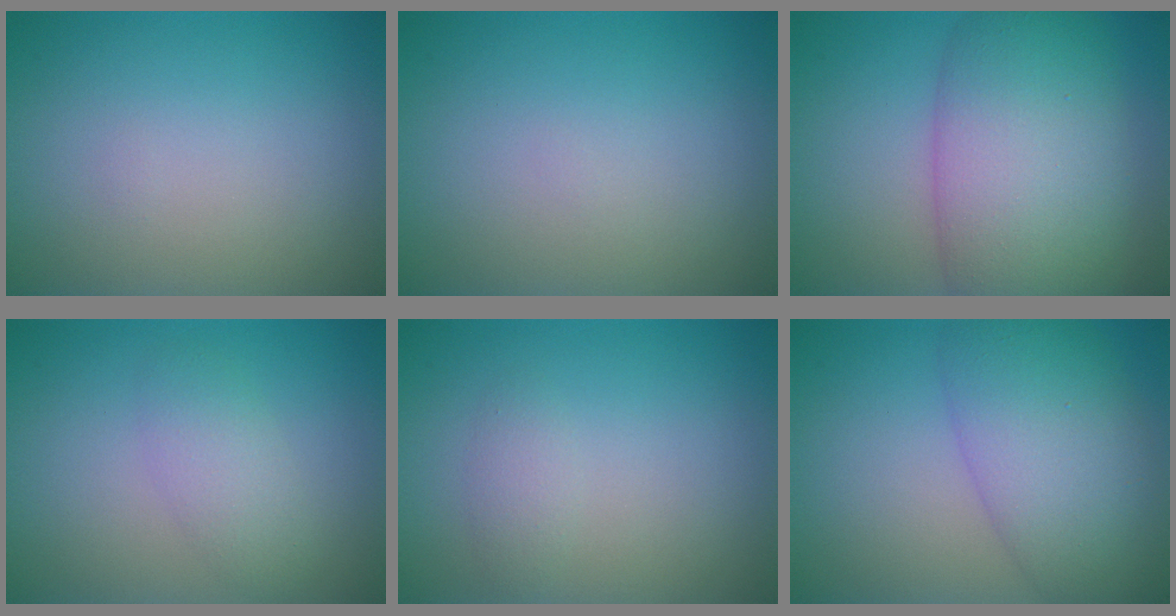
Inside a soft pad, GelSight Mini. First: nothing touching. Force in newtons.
{"total": 0.0}
{"total": 10.6, "press": 10.6, "slide": 0.3}
{"total": 2.2, "press": 2.2, "slide": 0.0}
{"total": 1.1, "press": 1.1, "slide": 0.1}
{"total": 7.9, "press": 7.9, "slide": 0.2}